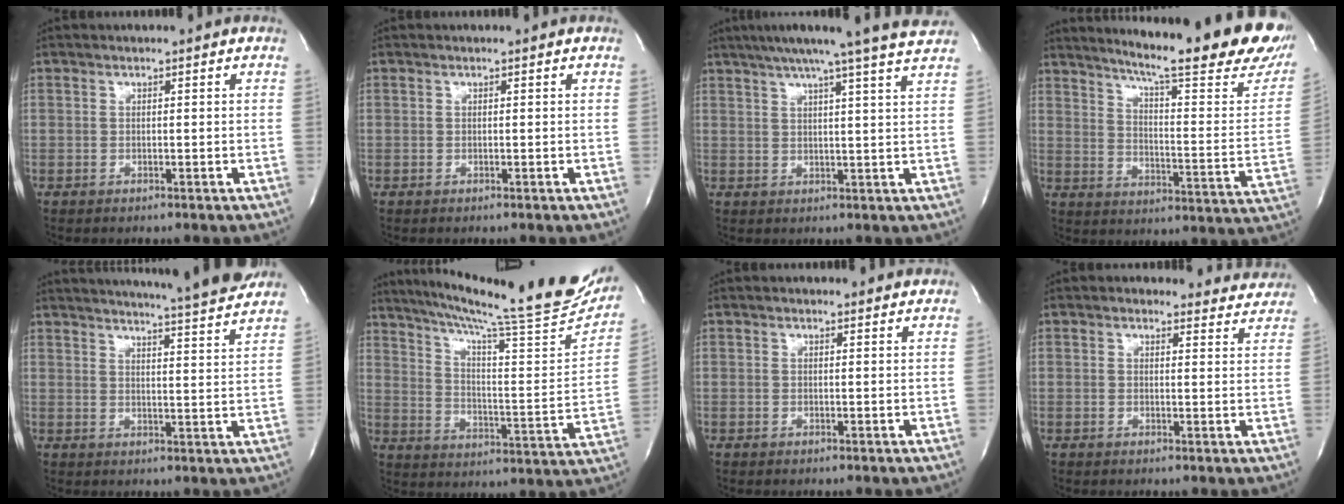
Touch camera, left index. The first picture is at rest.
{"total": 0.0}
{"total": 14.3, "force": [12.5, -1.7, 6.8], "torque": [-0.115, -0.010, 0.154]}
{"total": 29.0, "force": [23.7, 2.2, 16.5], "torque": [-0.230, -0.087, 0.295]}
{"total": 16.9, "force": [15.6, -0.7, 6.5], "torque": [-0.112, -0.034, 0.199]}
{"total": 26.6, "force": [23.2, 1.6, 12.7], "torque": [-0.203, -0.065, 0.309]}
{"total": 1.6, "force": [1.5, 0.5, 0.3], "torque": [-0.012, 0.006, 0.015]}
{"total": 5.7, "force": [5.4, 2.0, -0.4], "torque": [0.027, -0.012, 0.034]}